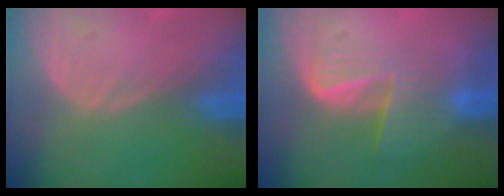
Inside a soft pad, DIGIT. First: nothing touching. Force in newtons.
{"total": 6.8, "press": 5.7, "slide": 3.8}